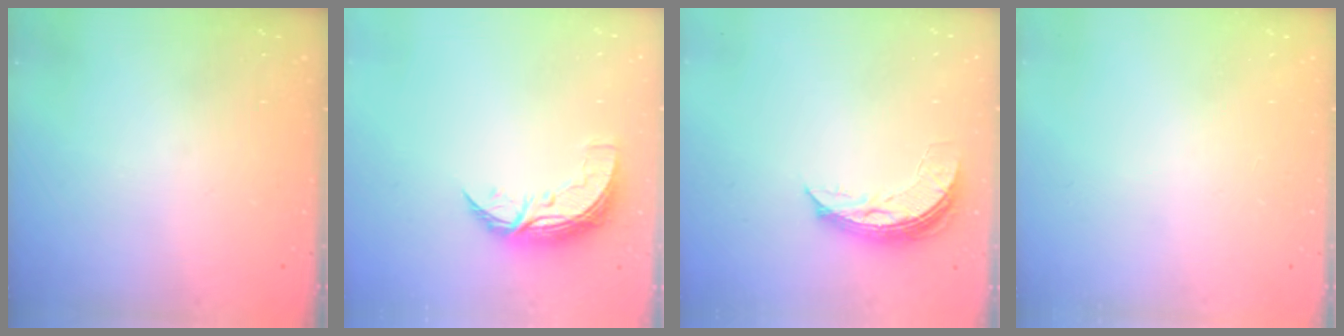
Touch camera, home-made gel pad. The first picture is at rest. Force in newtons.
{"total": 8.6, "press": 8.6, "slide": 0.1}
{"total": 7.4, "press": 7.4, "slide": 0.6}
{"total": 0.0}